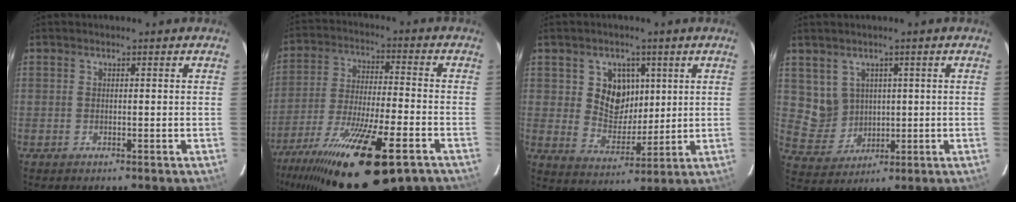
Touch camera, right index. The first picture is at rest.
{"total": 26.1, "force": [-17.3, 6.7, 18.3], "torque": [-0.346, -0.065, -0.277]}
{"total": 8.5, "force": [2.7, 7.2, 3.7], "torque": [-0.068, 0.003, 0.058]}
{"total": 6.6, "force": [2.1, 6.1, 1.4], "torque": [-0.034, 0.005, 0.060]}